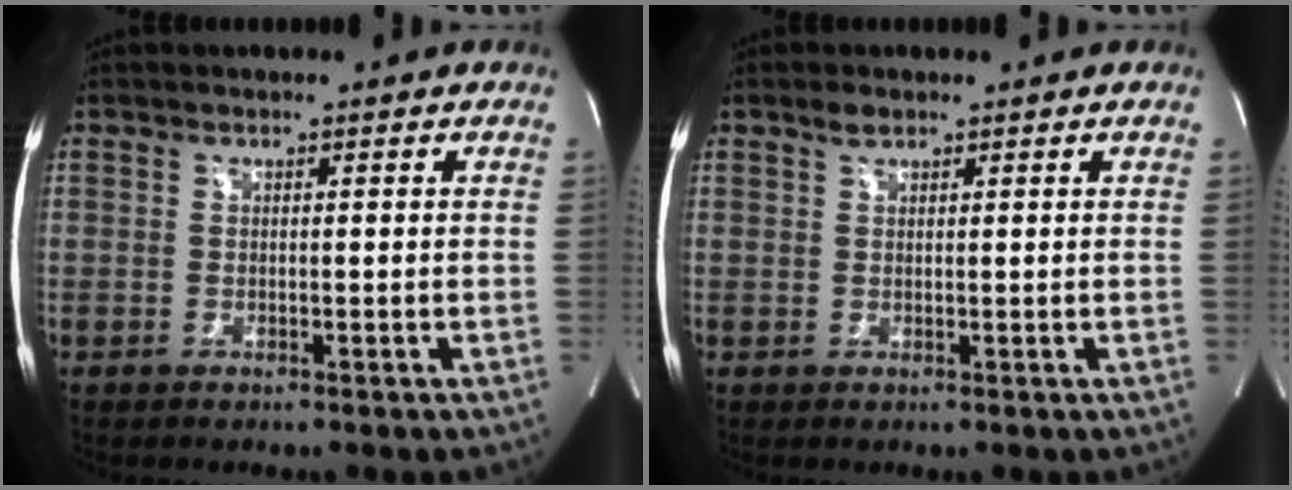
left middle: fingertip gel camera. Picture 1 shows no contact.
{"total": 1.4, "force": [1.1, 0.5, 0.7], "torque": [-0.016, 0.004, 0.021]}